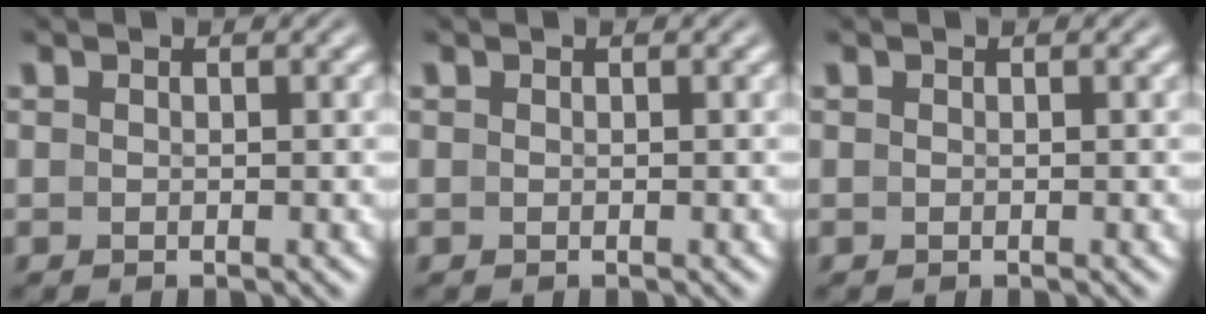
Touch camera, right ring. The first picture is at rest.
{"total": 0.0}
{"total": 0.0}